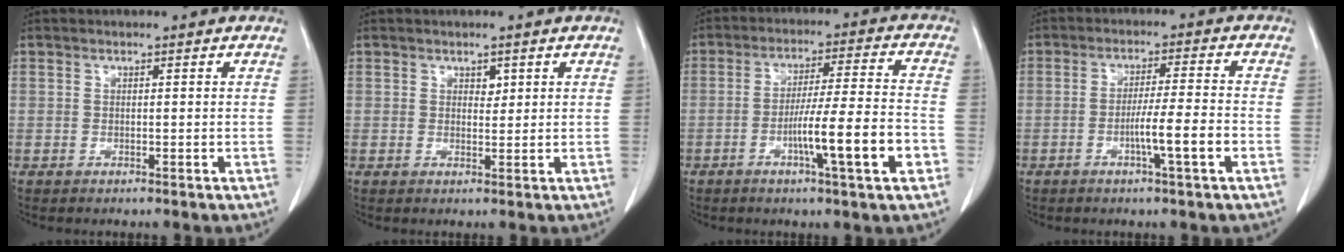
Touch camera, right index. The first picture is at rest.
{"total": 1.3, "force": [0.7, 0.8, 0.7], "torque": [-0.007, -0.005, 0.012]}
{"total": 11.6, "force": [-4.1, -0.3, 10.8], "torque": [-0.175, -0.002, -0.064]}
{"total": 6.3, "force": [-2.2, -0.6, 5.9], "torque": [-0.097, -0.003, -0.037]}